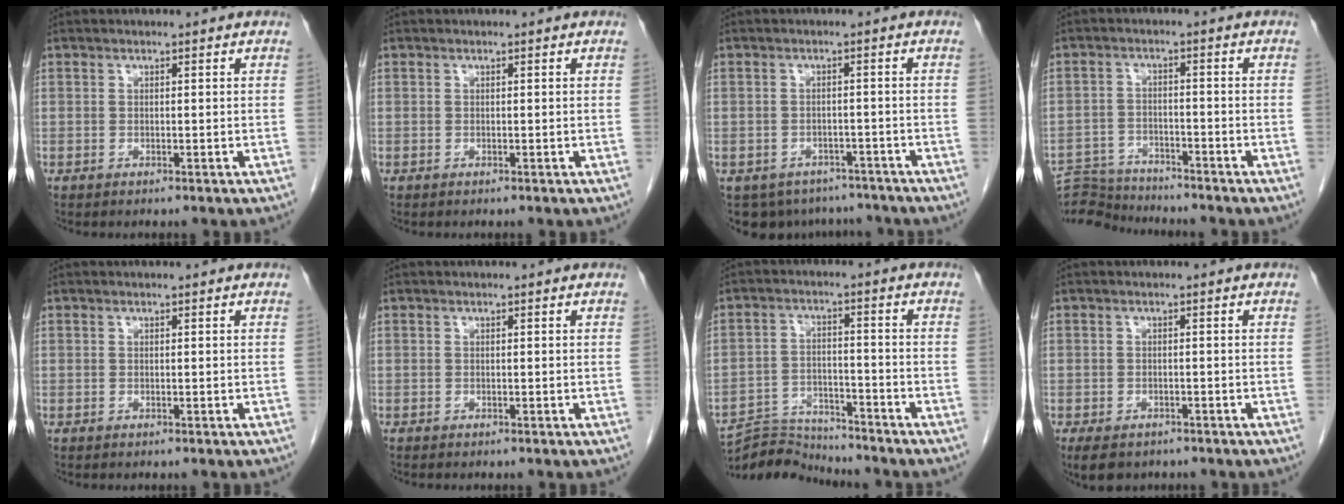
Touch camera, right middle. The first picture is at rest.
{"total": 0.0}
{"total": 8.7, "force": [-7.0, 5.0, 1.4], "torque": [-0.018, 0.006, -0.083]}
{"total": 8.2, "force": [-8.2, 0.6, 0.0], "torque": [0.002, 0.004, -0.143]}
{"total": 0.0}
{"total": 0.0}
{"total": 8.5, "force": [-8.5, 0.4, -0.1], "torque": [0.000, 0.002, -0.151]}
{"total": 5.8, "force": [-4.3, 3.1, 2.5], "torque": [-0.034, -0.005, -0.058]}